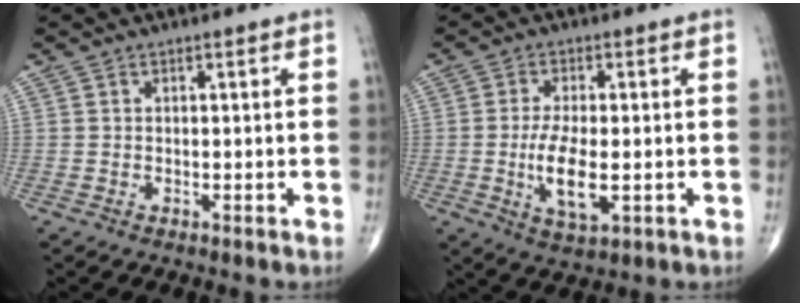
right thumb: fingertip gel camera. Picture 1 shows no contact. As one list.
[{"total": 8.0, "force": [-1.3, 3.0, 7.3], "torque": [-0.140, -0.012, -0.020]}]